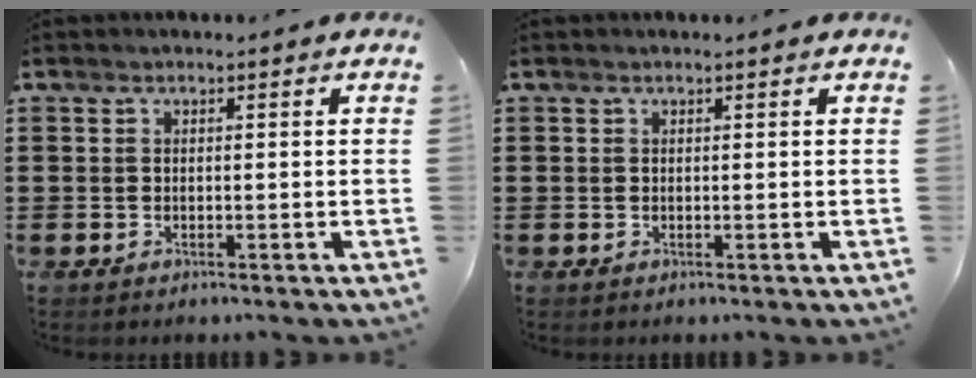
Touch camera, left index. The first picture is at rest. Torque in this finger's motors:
{"motor_torque": [1.48, -0.66, 0.05, -0.01]}